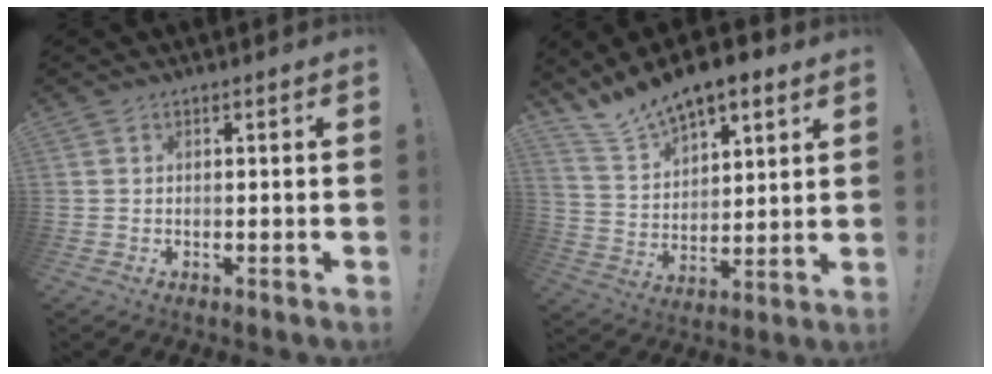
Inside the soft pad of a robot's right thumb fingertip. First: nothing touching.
{"total": 12.5, "force": [10.8, 4.5, 4.2], "torque": [-0.098, -0.079, 0.198]}